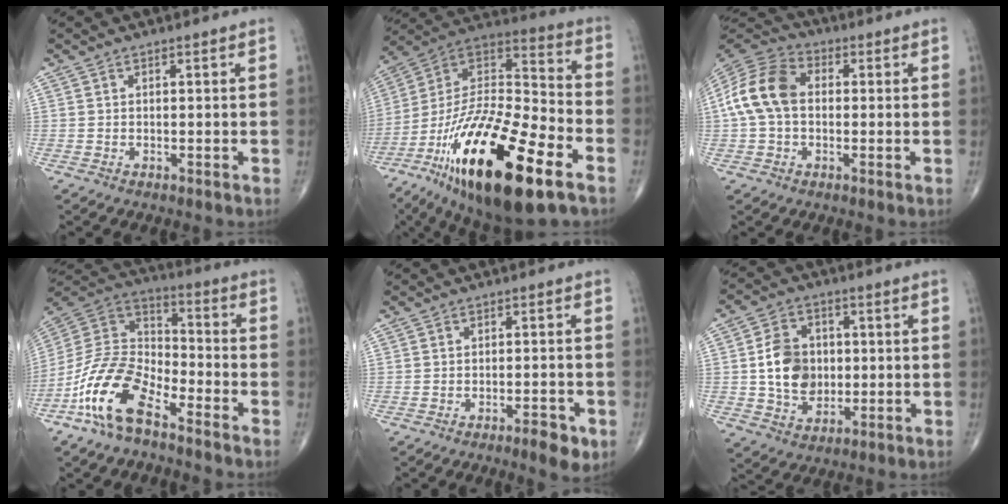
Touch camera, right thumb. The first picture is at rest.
{"total": 31.2, "force": [-15.4, 10.2, 25.2], "torque": [-0.462, 0.046, -0.264]}
{"total": 12.6, "force": [0.5, 8.8, 9.0], "torque": [-0.179, 0.034, -0.001]}
{"total": 15.3, "force": [-9.1, 6.8, 10.1], "torque": [-0.194, 0.063, -0.187]}
{"total": 4.5, "force": [-2.4, 1.3, 3.6], "torque": [-0.050, 0.005, -0.033]}
{"total": 10.7, "force": [0.3, 8.4, 6.7], "torque": [-0.091, 0.004, 0.007]}